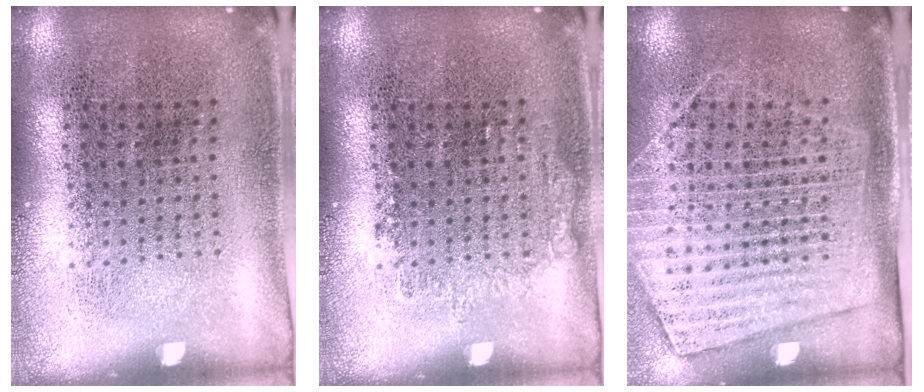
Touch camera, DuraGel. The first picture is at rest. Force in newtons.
{"total": 0.8, "press": 0.7, "slide": 0.2}
{"total": 1.8, "press": 1.5, "slide": 1.0}